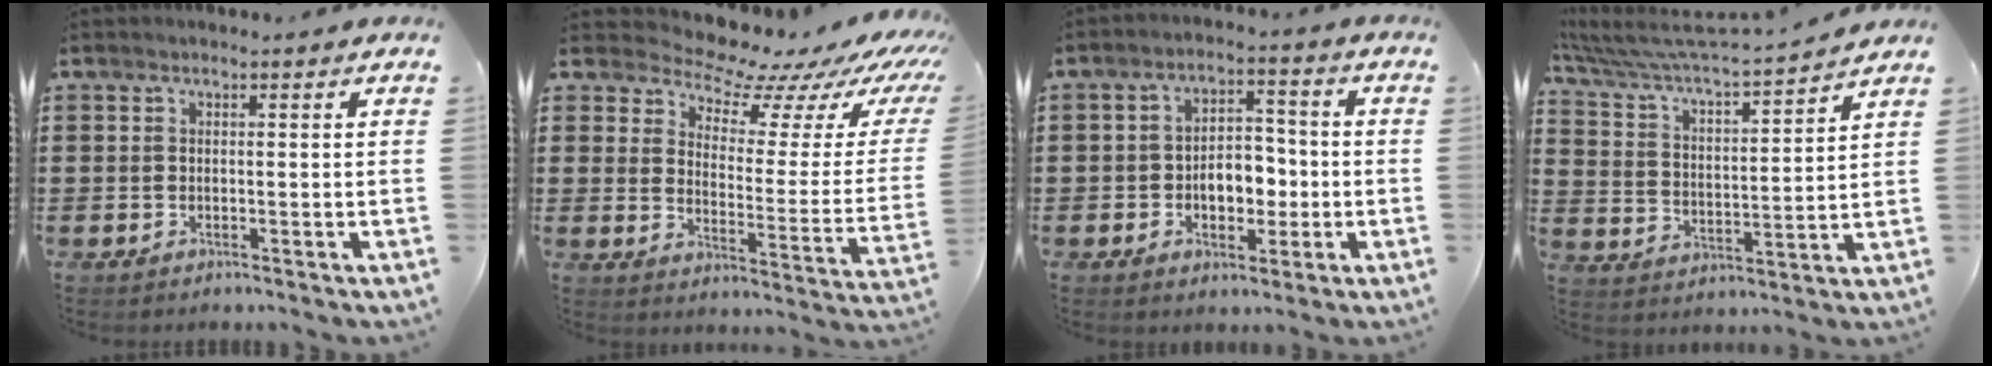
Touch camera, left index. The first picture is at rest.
{"total": 7.0, "force": [6.4, 2.0, 2.1], "torque": [-0.046, -0.064, 0.099]}
{"total": 5.9, "force": [-1.3, 3.9, 4.3], "torque": [-0.067, 0.006, -0.030]}
{"total": 5.7, "force": [5.4, -0.1, 1.9], "torque": [-0.064, -0.041, 0.085]}